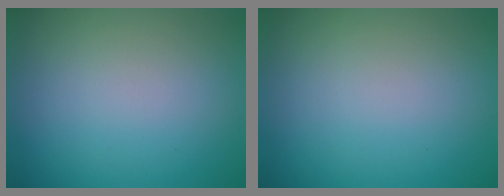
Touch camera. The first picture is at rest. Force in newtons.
{"total": 0.0}